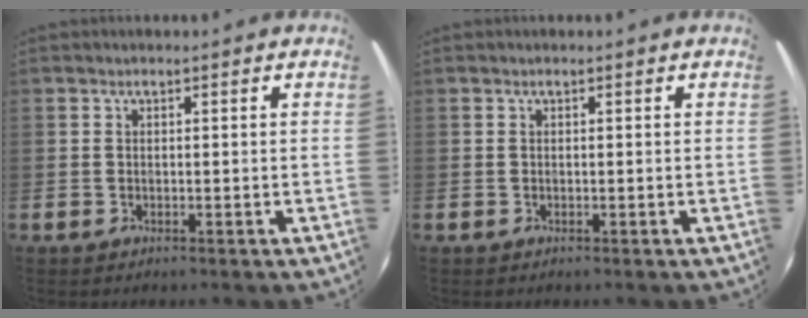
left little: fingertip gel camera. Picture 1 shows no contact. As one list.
[{"total": 0.0}]